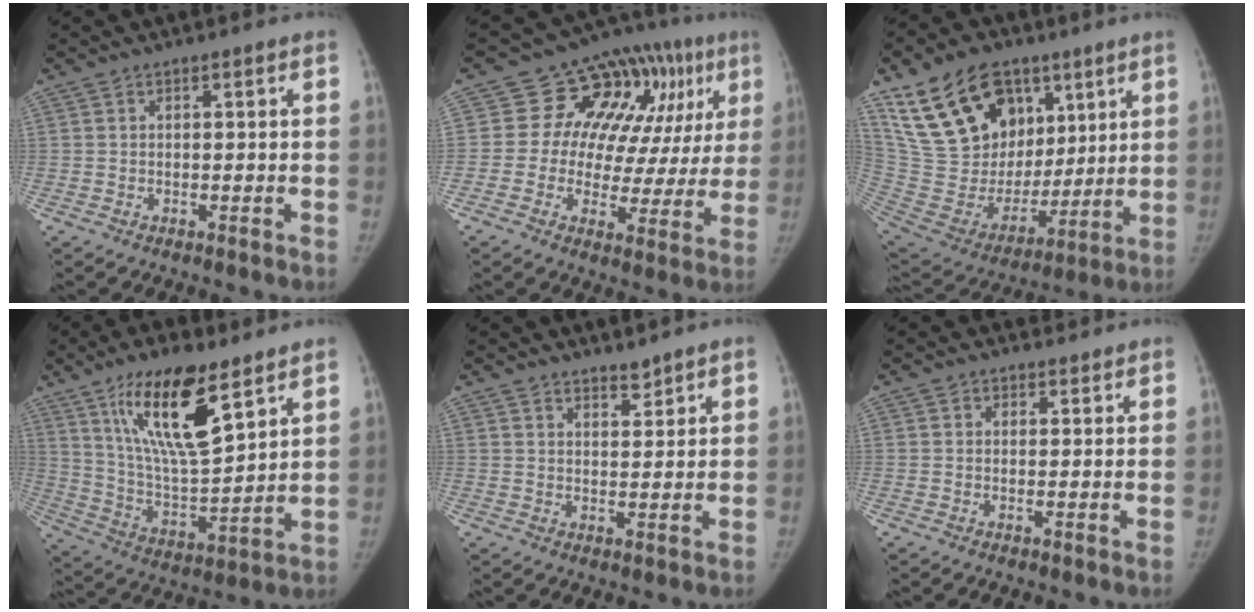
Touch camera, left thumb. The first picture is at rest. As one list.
[{"total": 17.7, "force": [6.0, 11.6, 11.9], "torque": [-0.089, 0.016, 0.079]}, {"total": 25.7, "force": [13.1, 16.7, 14.5], "torque": [-0.240, -0.020, 0.249]}, {"total": 18.2, "force": [10.4, 5.7, 13.9], "torque": [-0.227, -0.054, 0.198]}, {"total": 2.9, "force": [2.7, 0.8, 0.8], "torque": [0.000, -0.023, 0.044]}, {"total": 1.4, "force": [1.1, 0.9, -0.2], "torque": [0.020, -0.005, 0.008]}]